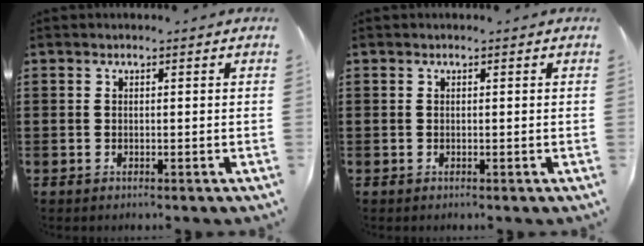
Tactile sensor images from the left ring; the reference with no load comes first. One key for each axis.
{"total": 0.0}